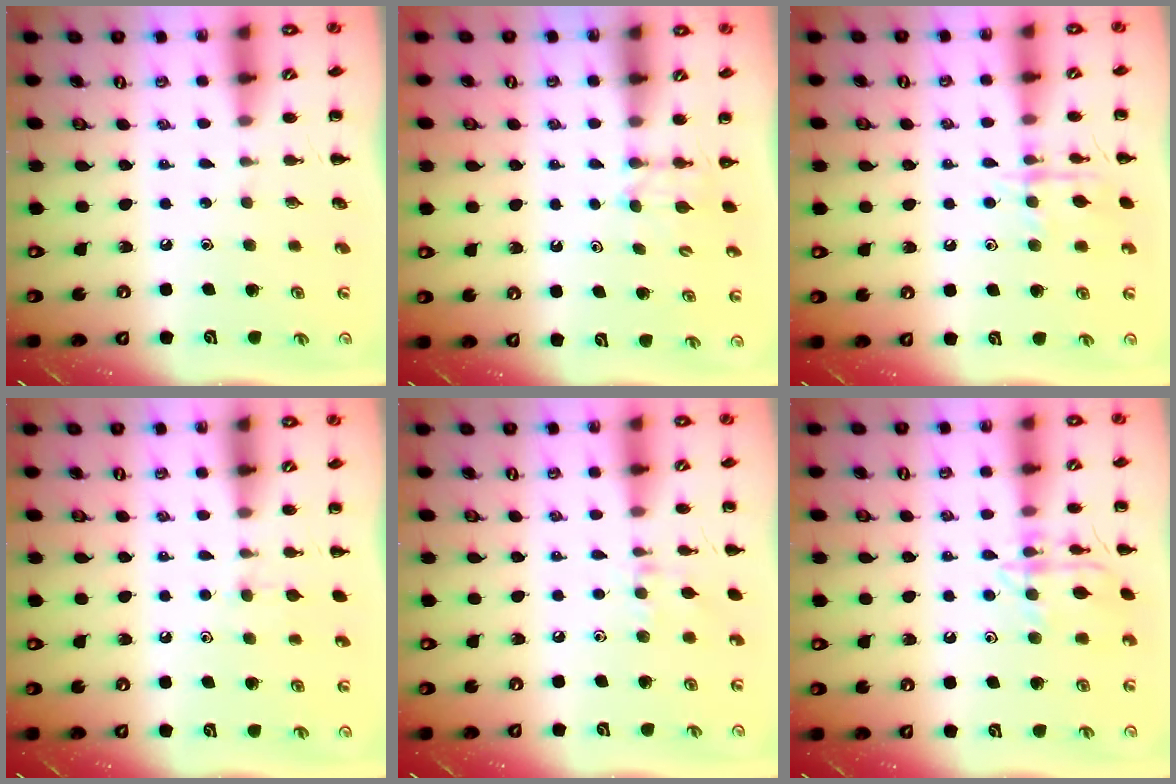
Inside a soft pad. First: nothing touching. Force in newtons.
{"total": 3.3, "press": 3.1, "slide": 1.1}
{"total": 10.7, "press": 10.7, "slide": 0.6}
{"total": 5.0, "press": 4.7, "slide": 1.7}
{"total": 7.0, "press": 6.7, "slide": 1.9}
{"total": 12.9, "press": 12.9, "slide": 0.5}